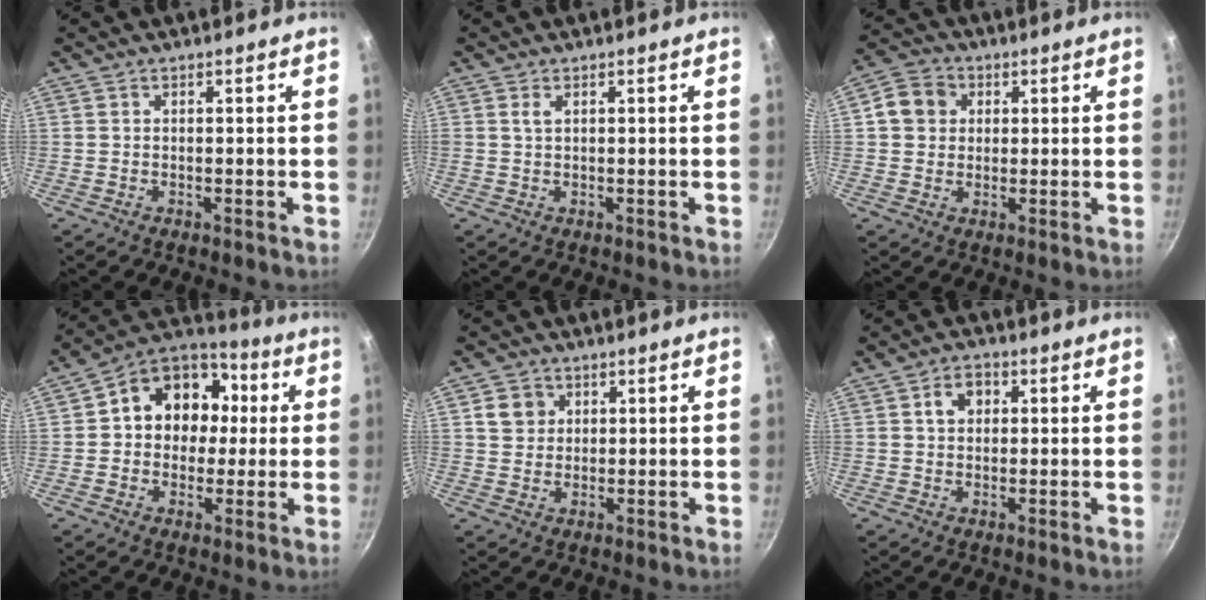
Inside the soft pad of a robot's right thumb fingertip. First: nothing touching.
{"total": 1.3, "force": [0.6, 0.7, 1.0], "torque": [-0.016, -0.002, 0.011]}
{"total": 6.9, "force": [1.6, 6.0, 2.9], "torque": [-0.023, 0.009, 0.016]}
{"total": 15.4, "force": [1.9, 12.7, 8.5], "torque": [-0.093, 0.032, 0.012]}
{"total": 4.7, "force": [1.5, 4.2, 1.5], "torque": [0.001, 0.003, 0.025]}
{"total": 4.5, "force": [1.2, 3.5, 2.7], "torque": [-0.022, 0.008, 0.015]}